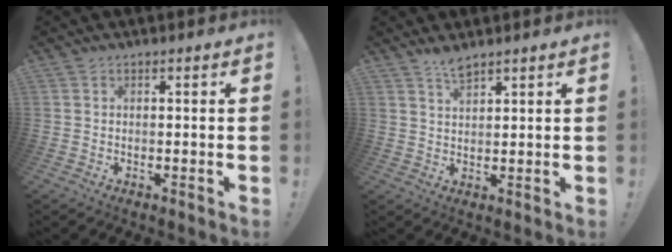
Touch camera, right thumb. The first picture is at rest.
{"total": 3.9, "force": [3.2, 0.8, 2.1], "torque": [-0.039, -0.018, 0.056]}